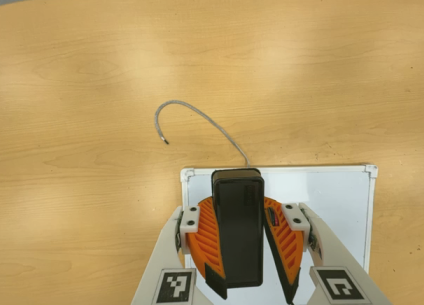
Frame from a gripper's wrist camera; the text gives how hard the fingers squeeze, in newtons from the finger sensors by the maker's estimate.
{"total": 10.3, "left": 10.2, "right": 10.4}